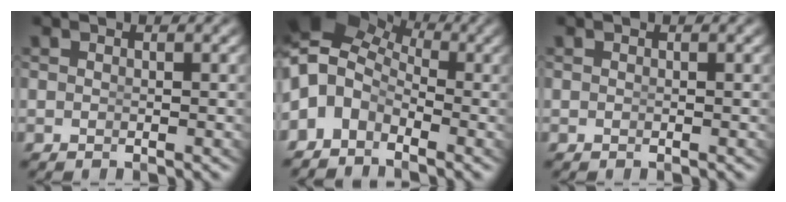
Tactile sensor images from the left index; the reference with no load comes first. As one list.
[{"total": 9.4, "force": [1.1, 7.9, 5.0], "torque": [-0.115, -0.017, 0.013]}, {"total": 0.0}]